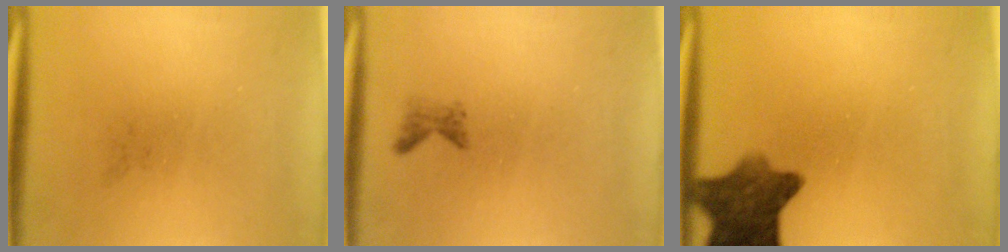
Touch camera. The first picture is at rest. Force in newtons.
{"total": 0.9}
{"total": 8.5}